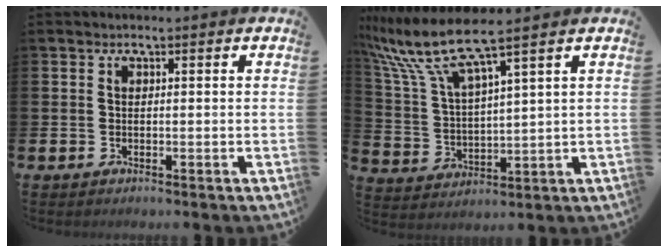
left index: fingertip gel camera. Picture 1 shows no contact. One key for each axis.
{"total": 8.7, "fx": 7.3, "fy": 0.6, "fz": 4.8, "tx": -0.130, "ty": -0.035, "tz": 0.123}